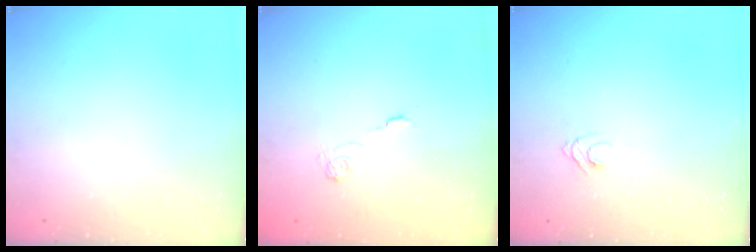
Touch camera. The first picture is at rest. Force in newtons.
{"total": 3.0, "press": 2.6, "slide": 1.5}
{"total": 5.2, "press": 5.1, "slide": 0.6}